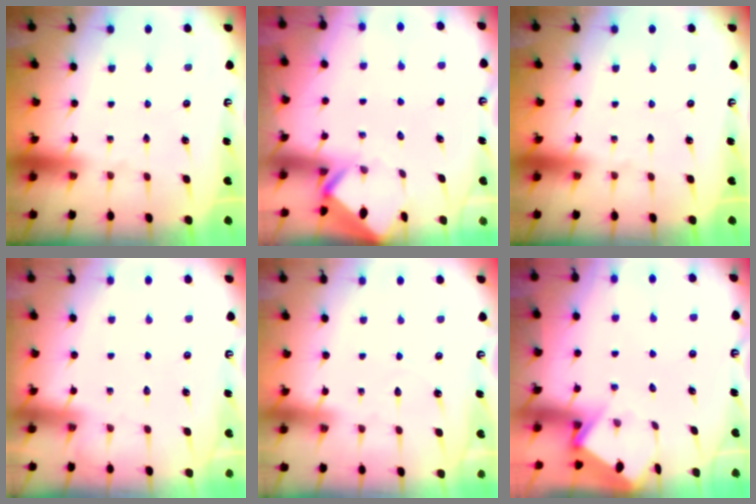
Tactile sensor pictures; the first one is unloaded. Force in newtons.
{"total": 2.6, "press": 2.6, "slide": 0.1}
{"total": 0.0}
{"total": 2.9, "press": 2.8, "slide": 0.4}
{"total": 2.9, "press": 2.9, "slide": 0.3}
{"total": 3.9, "press": 3.9, "slide": 0.4}